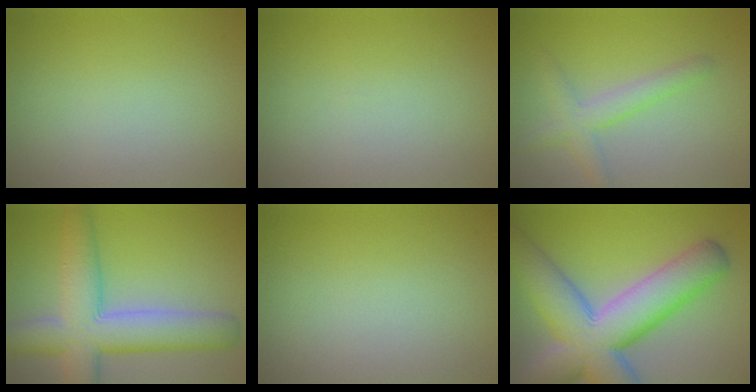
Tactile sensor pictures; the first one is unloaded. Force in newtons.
{"total": 0.0}
{"total": 2.8, "press": 2.8, "slide": 0.1}
{"total": 8.5, "press": 8.5, "slide": 0.4}
{"total": 0.0}
{"total": 13.0, "press": 13.0, "slide": 0.9}